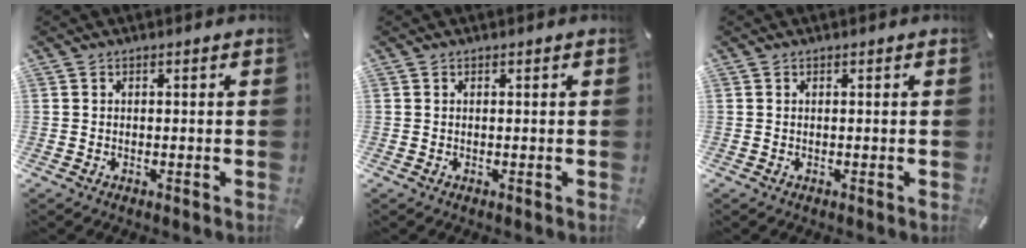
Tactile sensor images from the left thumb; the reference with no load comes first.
{"total": 0.0}
{"total": 0.0}